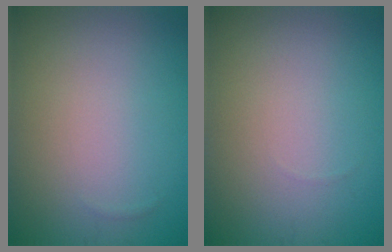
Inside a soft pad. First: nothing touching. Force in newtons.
{"total": 0.0}